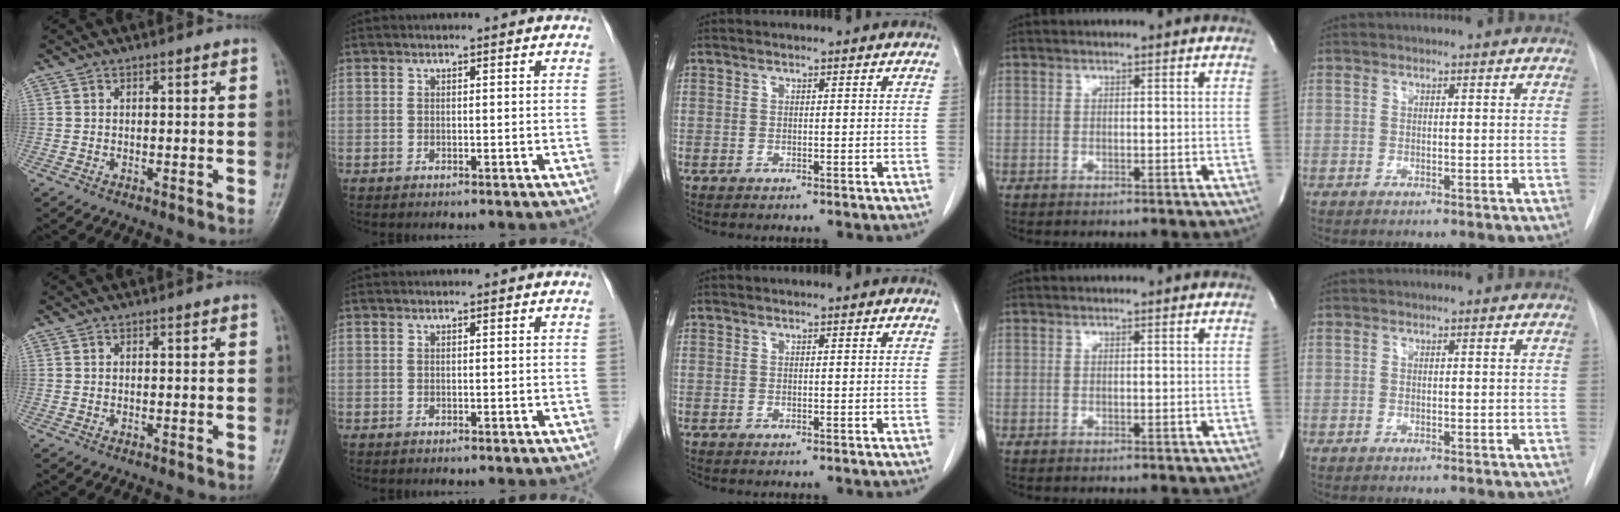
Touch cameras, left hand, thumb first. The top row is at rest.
{}